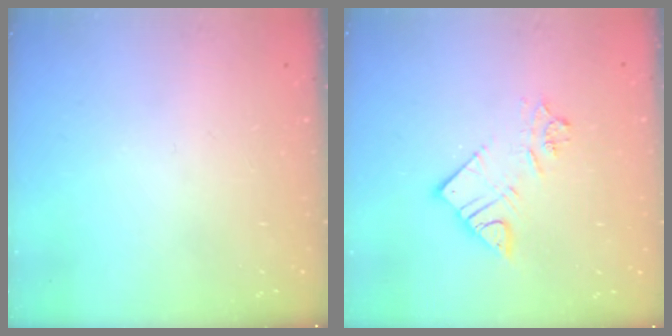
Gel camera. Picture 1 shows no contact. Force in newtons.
{"total": 8.6, "press": 8.6, "slide": 0.5}